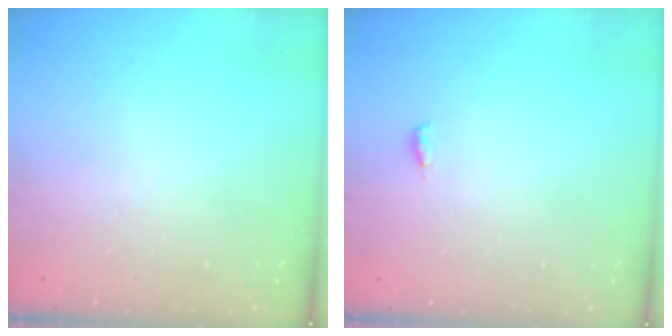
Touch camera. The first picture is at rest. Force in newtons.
{"total": 3.7, "press": 3.3, "slide": 1.7}